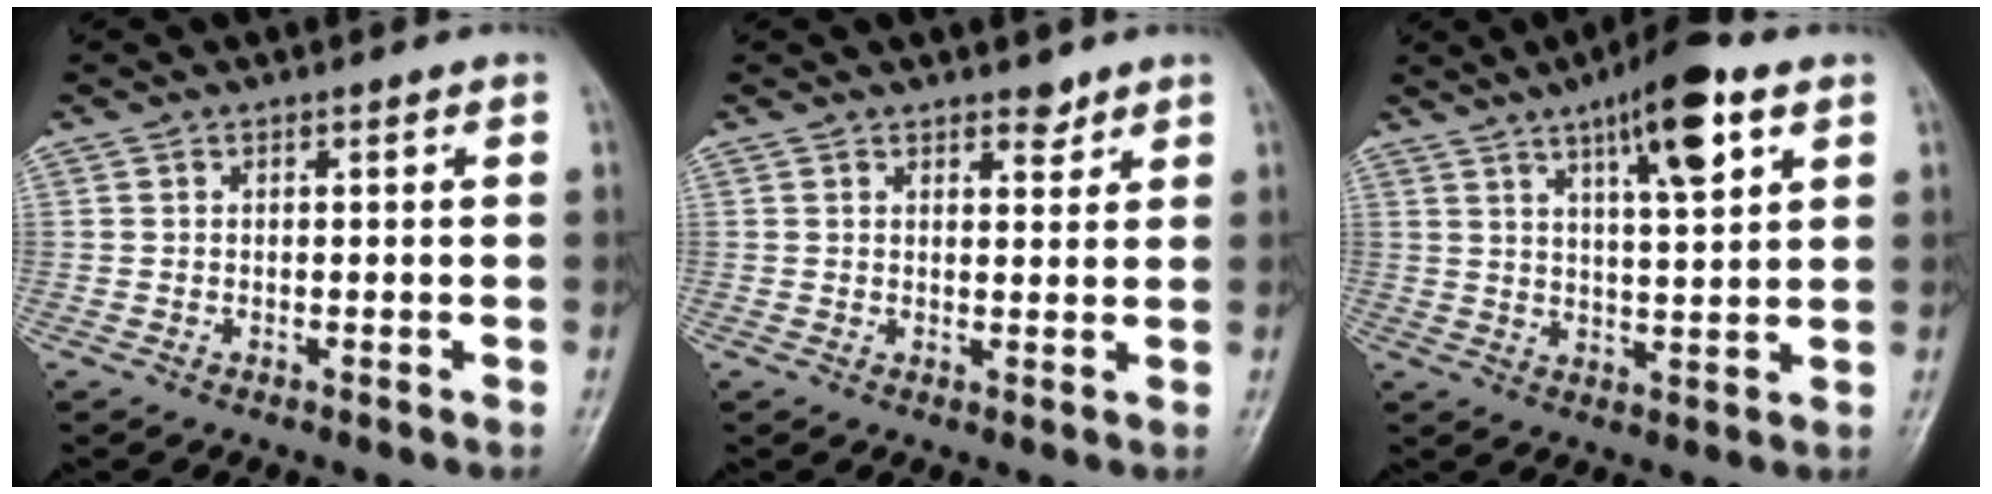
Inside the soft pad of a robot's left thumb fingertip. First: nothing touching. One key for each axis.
{"total": 2.7, "fx": 2.1, "fy": 1.3, "fz": 1.2, "tx": -0.001, "ty": -0.013, "tz": 0.030}
{"total": 12.1, "fx": 6.2, "fy": 3.0, "fz": 9.9, "tx": -0.143, "ty": -0.020, "tz": 0.095}